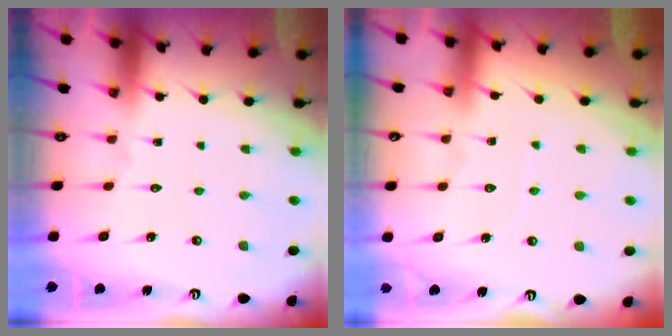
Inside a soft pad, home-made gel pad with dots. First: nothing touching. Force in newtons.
{"total": 2.3, "press": 2.3, "slide": 0.3}